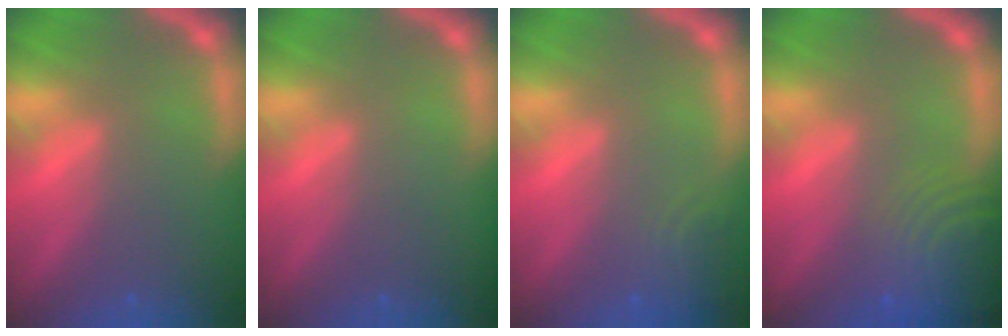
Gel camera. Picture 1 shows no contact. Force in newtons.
{"total": 0.0}
{"total": 2.4}
{"total": 9.1}